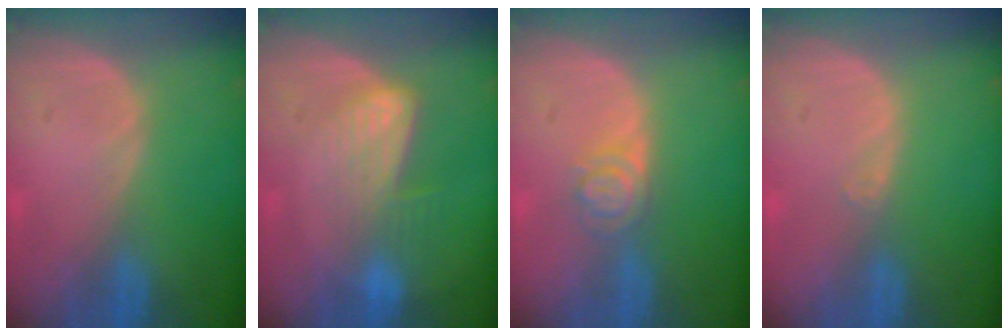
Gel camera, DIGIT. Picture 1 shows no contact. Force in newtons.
{"total": 7.0, "press": 5.8, "slide": 3.8}
{"total": 3.9, "press": 3.6, "slide": 1.6}
{"total": 0.6, "press": 0.5, "slide": 0.4}